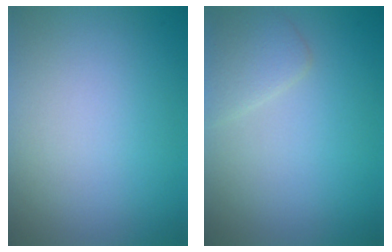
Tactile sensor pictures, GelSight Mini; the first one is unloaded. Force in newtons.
{"total": 2.0, "press": 2.0, "slide": 0.1}